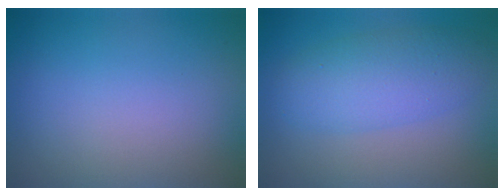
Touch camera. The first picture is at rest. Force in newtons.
{"total": 5.1, "press": 5.1, "slide": 0.1}